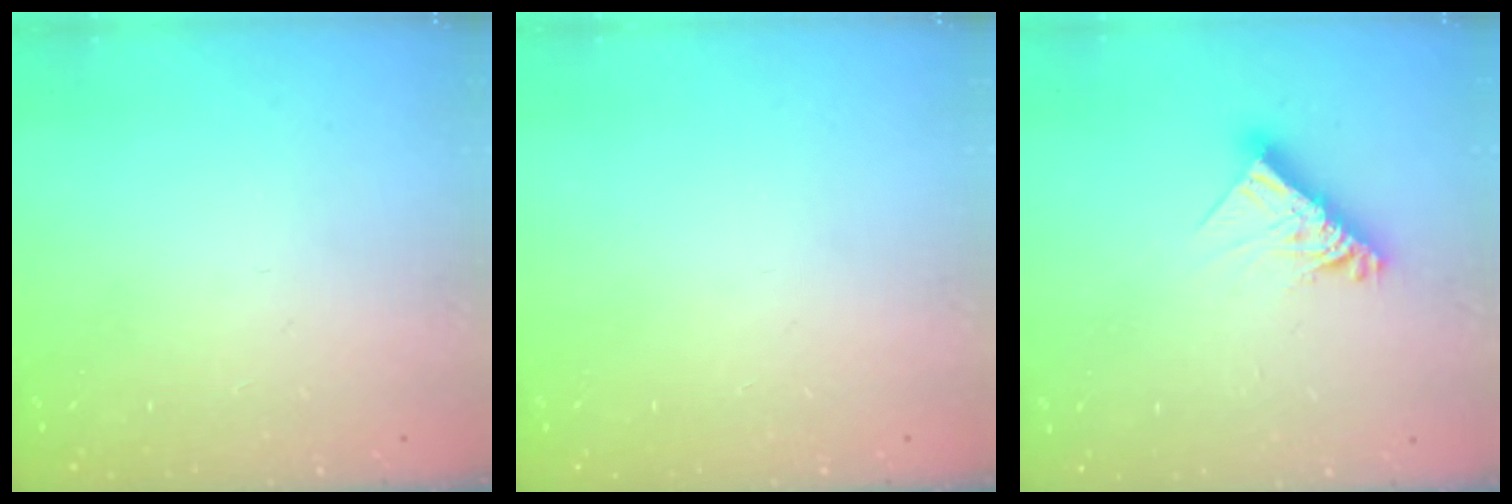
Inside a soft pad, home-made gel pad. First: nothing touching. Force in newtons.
{"total": 0.0}
{"total": 11.5, "press": 11.4, "slide": 1.1}